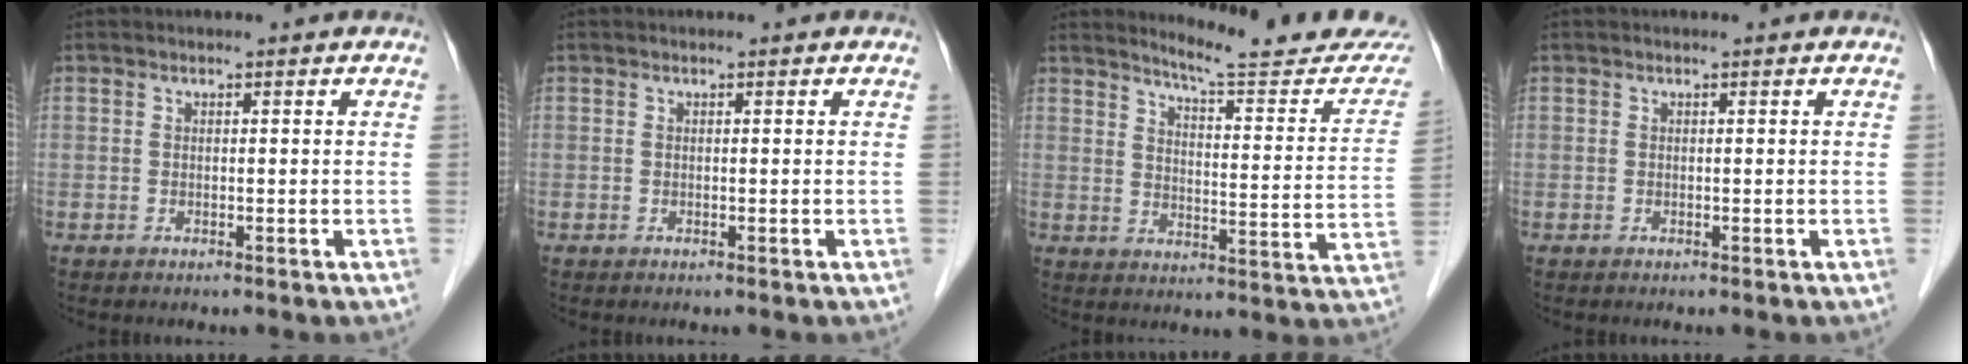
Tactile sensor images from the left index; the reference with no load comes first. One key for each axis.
{"total": 0.0}
{"total": 17.1, "fx": 16.1, "fy": 0.7, "fz": 5.5, "tx": -0.070, "ty": -0.084, "tz": 0.194}
{"total": 0.0}